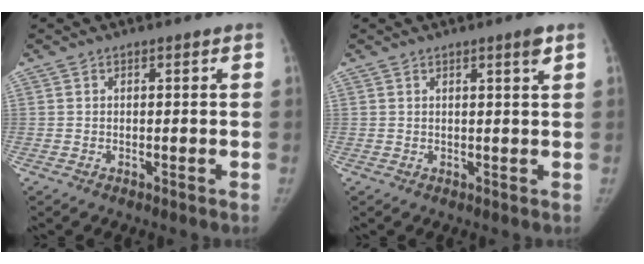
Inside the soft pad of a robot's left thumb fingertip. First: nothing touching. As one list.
[{"total": 1.9, "force": [1.1, -0.1, 1.5], "torque": [-0.022, -0.007, 0.016]}]